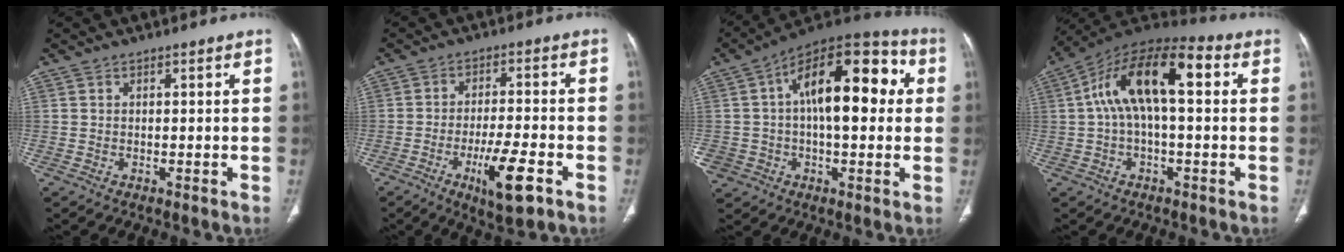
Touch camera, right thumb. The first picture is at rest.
{"total": 10.0, "force": [-4.7, 2.6, 8.5], "torque": [-0.148, 0.010, -0.071]}
{"total": 23.5, "force": [3.4, 14.0, 18.6], "torque": [-0.290, 0.048, 0.052]}
{"total": 16.2, "force": [2.7, 7.1, 14.3], "torque": [-0.246, 0.049, 0.037]}